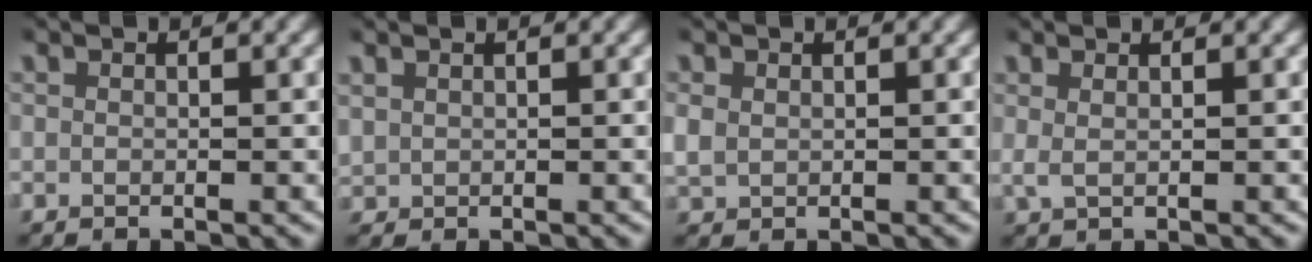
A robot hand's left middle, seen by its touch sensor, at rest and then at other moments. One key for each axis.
{"total": 1.3, "fx": 0.8, "fy": 0.9, "fz": 0.5, "tx": -0.015, "ty": 0.004, "tz": 0.019}
{"total": 2.2, "fx": 0.3, "fy": 2.0, "fz": 1.0, "tx": -0.035, "ty": -0.003, "tz": 0.011}
{"total": 1.3, "fx": 0.7, "fy": 0.5, "fz": 1.0, "tx": -0.029, "ty": -0.003, "tz": 0.016}